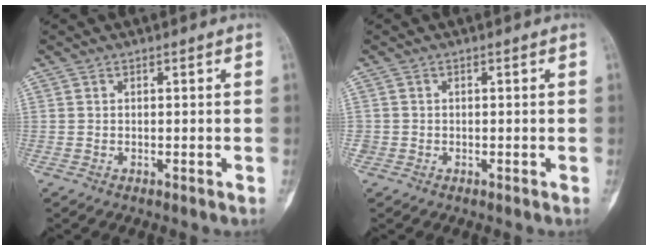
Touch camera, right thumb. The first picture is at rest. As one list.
[{"total": 0.8, "force": [-0.2, 0.7, 0.0], "torque": [0.005, 0.006, -0.006]}]